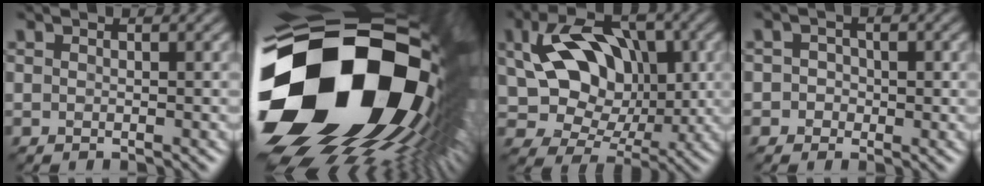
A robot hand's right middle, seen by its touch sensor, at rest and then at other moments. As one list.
[{"total": 22.3, "force": [-2.1, 14.1, 17.1], "torque": [-0.333, -0.091, -0.014]}, {"total": 9.7, "force": [1.3, 6.3, 7.2], "torque": [-0.136, -0.002, 0.021]}, {"total": 1.3, "force": [-0.5, 1.2, 0.2], "torque": [0.015, 0.005, -0.016]}]